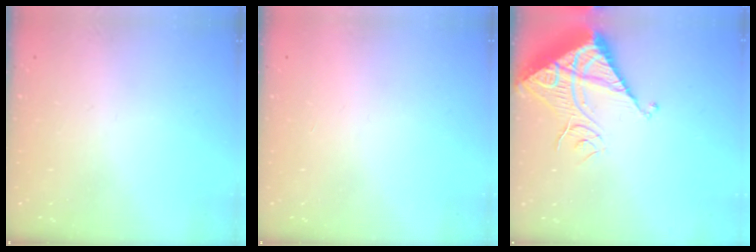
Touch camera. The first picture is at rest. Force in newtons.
{"total": 1.5, "press": 1.5, "slide": 0.1}
{"total": 13.8, "press": 13.7, "slide": 1.3}